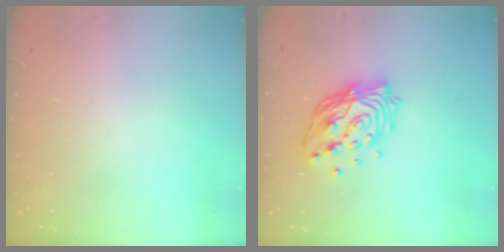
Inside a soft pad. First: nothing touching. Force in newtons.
{"total": 15.6, "press": 15.6, "slide": 1.3}